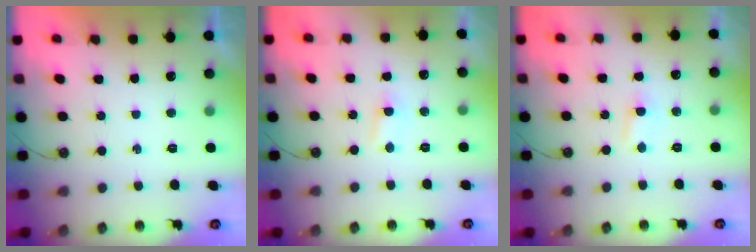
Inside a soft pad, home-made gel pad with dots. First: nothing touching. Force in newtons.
{"total": 2.8, "press": 2.7, "slide": 0.6}
{"total": 2.8, "press": 2.7, "slide": 0.6}